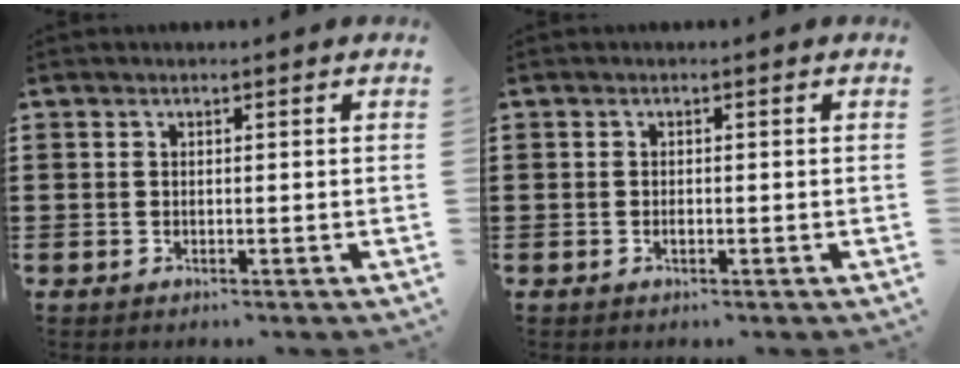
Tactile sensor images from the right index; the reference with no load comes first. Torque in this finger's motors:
{"motor_torque": [1.34, 0.80, 0.20, 0.05]}